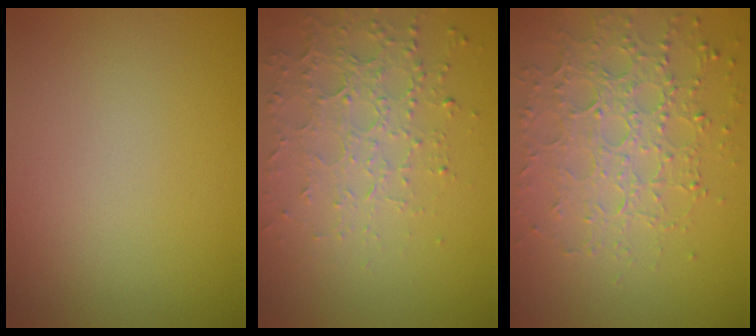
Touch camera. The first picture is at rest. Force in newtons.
{"total": 4.6, "press": 3.4, "slide": 3.1}
{"total": 5.5, "press": 4.7, "slide": 2.8}